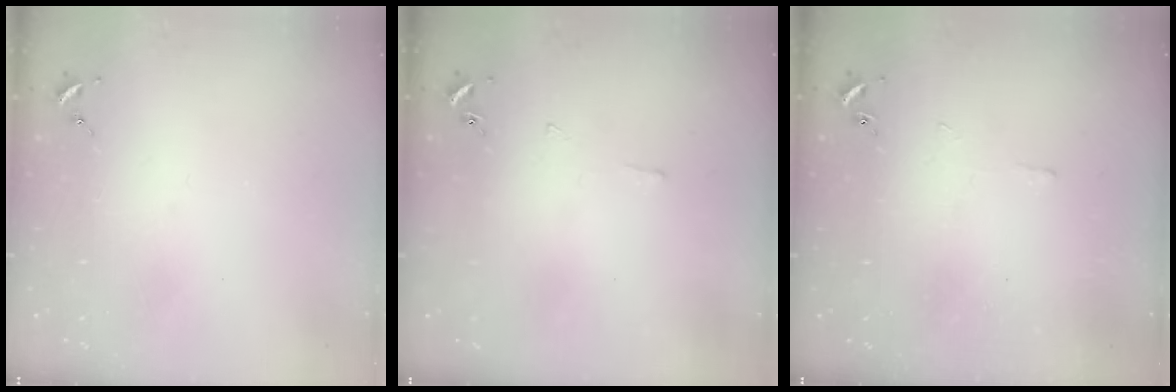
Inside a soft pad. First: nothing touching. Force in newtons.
{"total": 2.5, "press": 2.5, "slide": 0.3}
{"total": 2.5, "press": 2.5, "slide": 0.5}